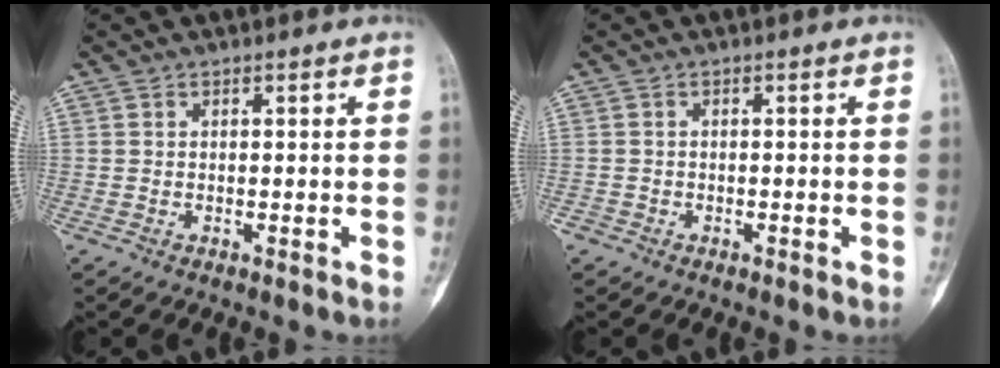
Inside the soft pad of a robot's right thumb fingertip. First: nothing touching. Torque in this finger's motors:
{"motor_torque": [0.39, 0.14, 0.25, 0.04, 0.01]}